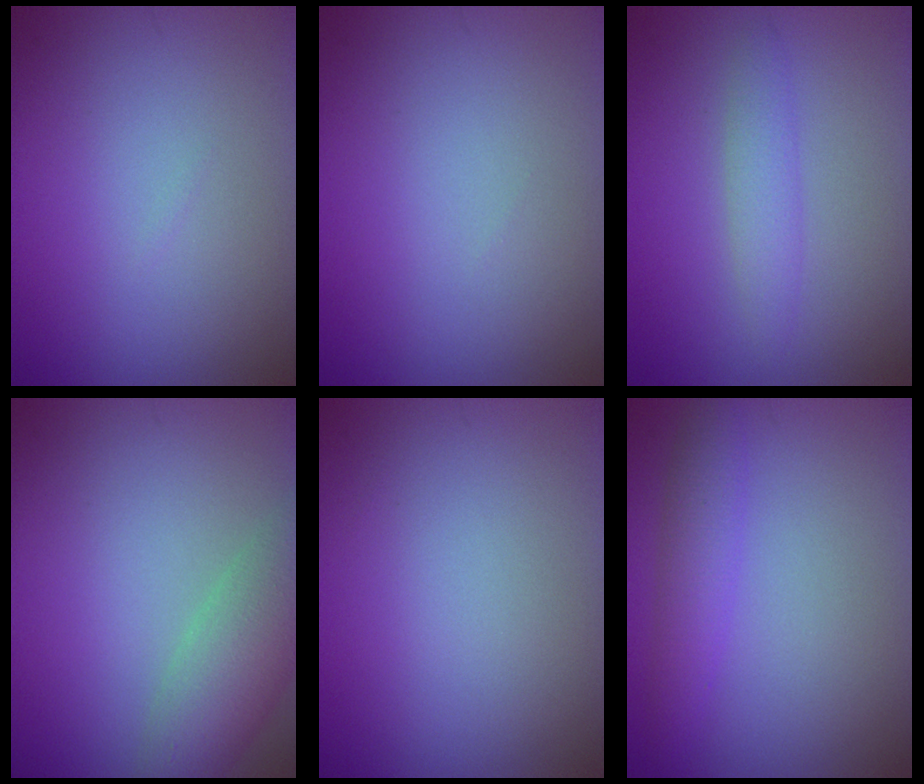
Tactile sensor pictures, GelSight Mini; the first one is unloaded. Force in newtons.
{"total": 0.0}
{"total": 1.9, "press": 1.9, "slide": 0.1}
{"total": 4.8, "press": 4.8, "slide": 0.5}
{"total": 0.0}
{"total": 2.6, "press": 2.6, "slide": 0.0}